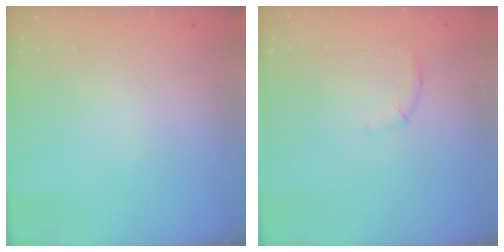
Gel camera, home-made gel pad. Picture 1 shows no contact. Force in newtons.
{"total": 5.5, "press": 5.3, "slide": 1.4}